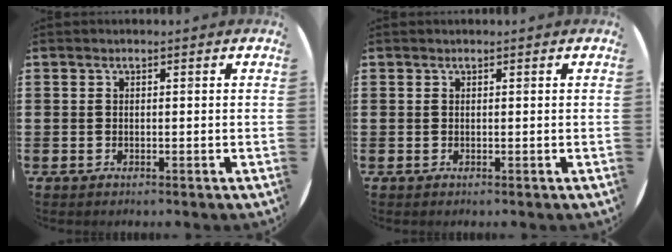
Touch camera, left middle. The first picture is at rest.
{"total": 0.0}